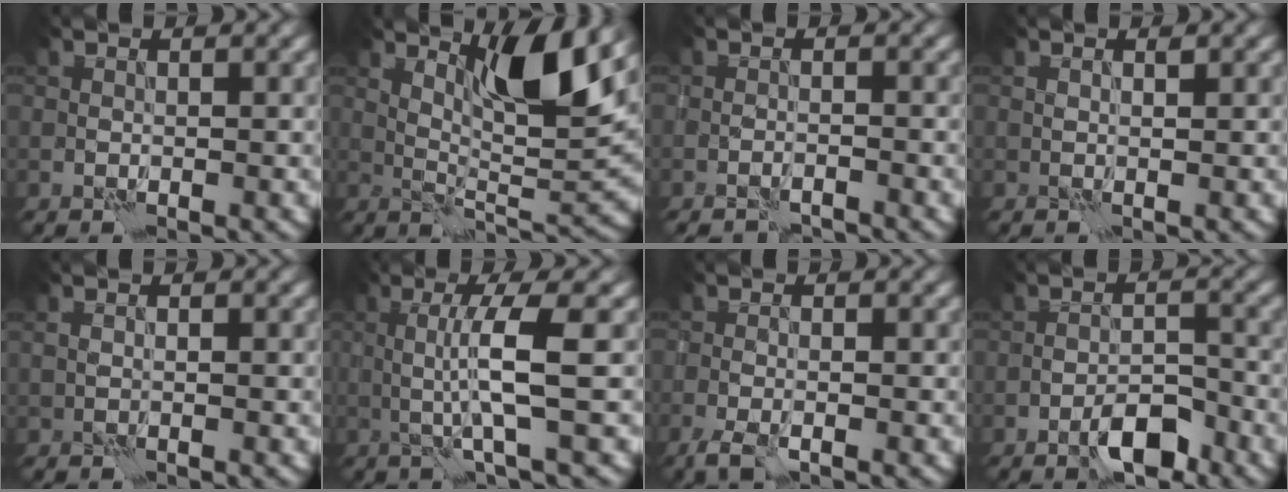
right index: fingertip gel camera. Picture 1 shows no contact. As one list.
[{"total": 7.0, "force": [4.2, 0.8, 5.5], "torque": [-0.091, -0.010, 0.078]}, {"total": 1.9, "force": [-1.8, 0.0, 0.6], "torque": [-0.011, 0.004, -0.030]}, {"total": 1.1, "force": [0.9, -0.6, -0.3], "torque": [0.007, -0.002, 0.018]}, {"total": 0.9, "force": [0.5, -0.6, -0.4], "torque": [0.004, -0.001, 0.012]}, {"total": 4.3, "force": [0.7, -0.5, 4.2], "torque": [-0.078, 0.001, 0.015]}, {"total": 1.8, "force": [-1.3, 0.2, 1.2], "torque": [-0.029, -0.004, -0.029]}, {"total": 3.8, "force": [-2.6, 1.1, 2.5], "torque": [-0.034, 0.007, -0.042]}]